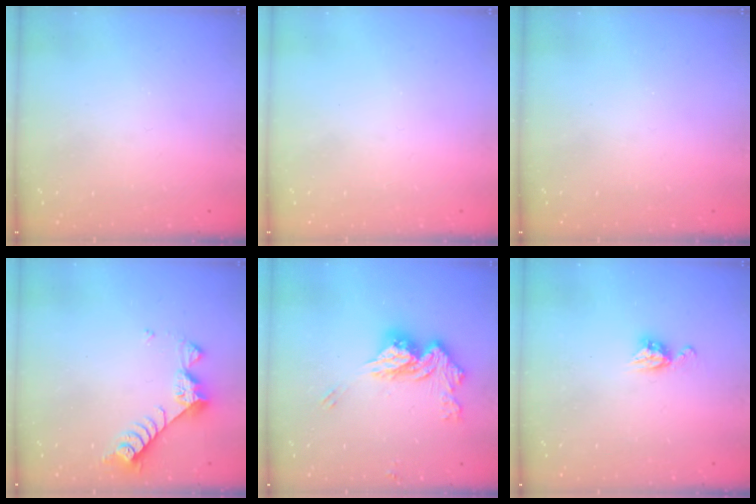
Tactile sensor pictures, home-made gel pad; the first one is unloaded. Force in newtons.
{"total": 0.0}
{"total": 0.0}
{"total": 8.3, "press": 8.3, "slide": 0.5}
{"total": 14.1, "press": 14.1, "slide": 0.2}
{"total": 6.0, "press": 6.0, "slide": 0.4}